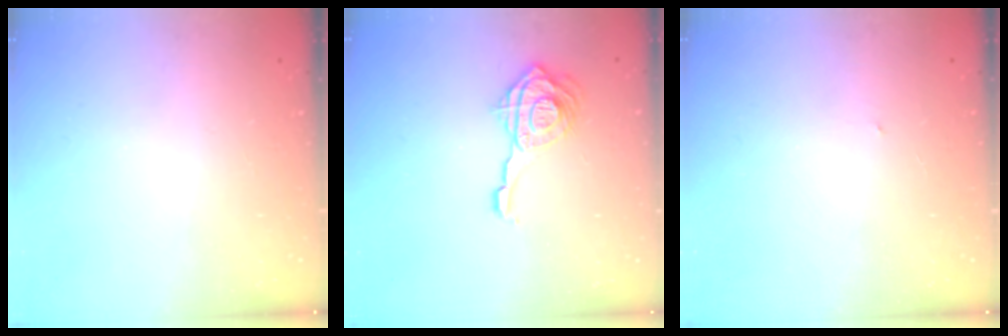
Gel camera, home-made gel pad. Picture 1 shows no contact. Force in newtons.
{"total": 12.8, "press": 12.7, "slide": 1.4}
{"total": 0.6, "press": 0.6, "slide": 0.1}